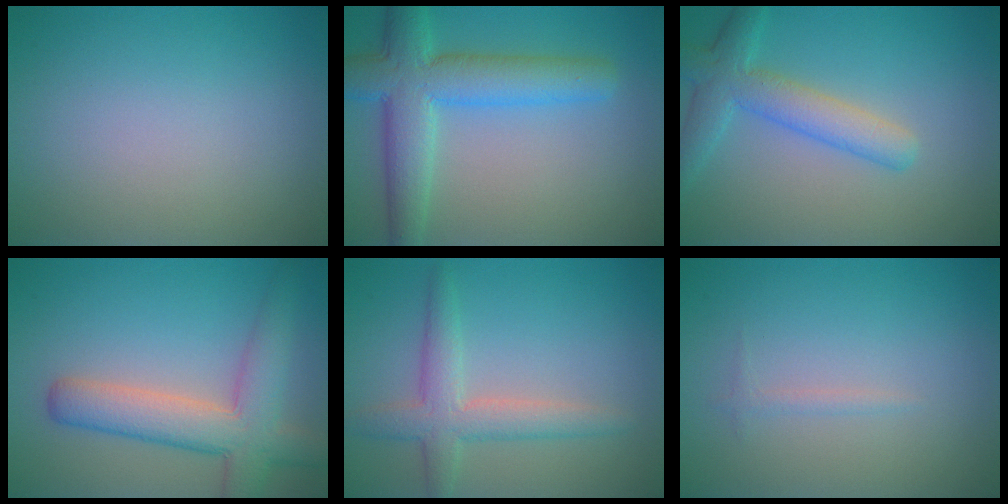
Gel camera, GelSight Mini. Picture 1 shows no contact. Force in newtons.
{"total": 7.1, "press": 7.1, "slide": 0.3}
{"total": 5.6, "press": 5.6, "slide": 0.3}
{"total": 6.4, "press": 6.4, "slide": 0.4}
{"total": 3.7, "press": 3.7, "slide": 0.2}
{"total": 0.7, "press": 0.7, "slide": 0.1}